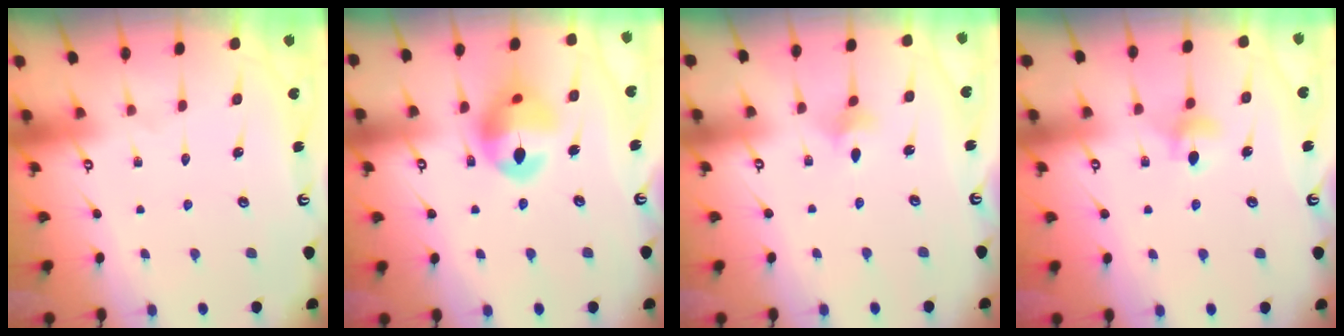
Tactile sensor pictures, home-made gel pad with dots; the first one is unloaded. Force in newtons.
{"total": 14.9, "press": 14.8, "slide": 1.8}
{"total": 3.1, "press": 3.1, "slide": 0.6}
{"total": 6.6, "press": 6.6, "slide": 1.0}